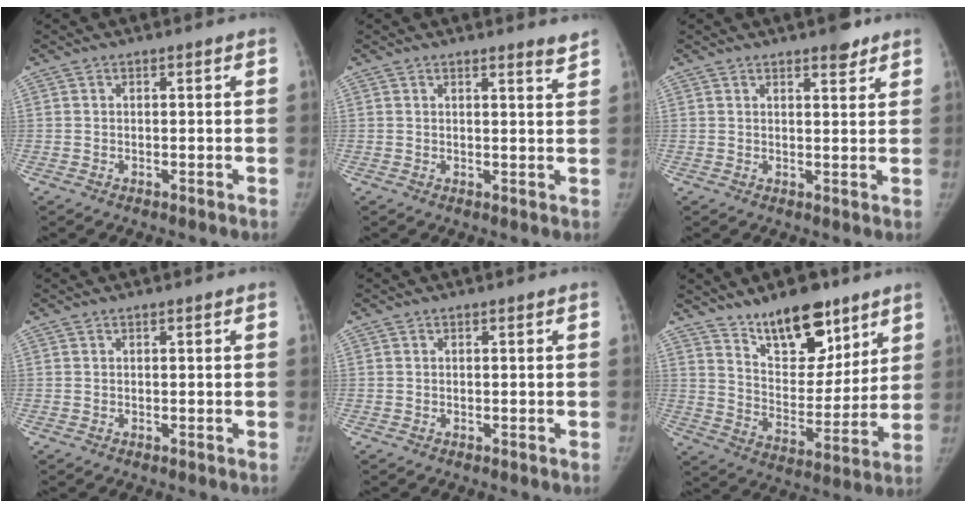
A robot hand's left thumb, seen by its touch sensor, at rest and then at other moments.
{"total": 2.2, "force": [2.0, 0.1, 0.9], "torque": [-0.009, -0.021, 0.023]}
{"total": 3.8, "force": [2.8, 1.2, 2.2], "torque": [-0.019, -0.016, 0.038]}
{"total": 0.0}
{"total": 0.0}
{"total": 16.4, "force": [11.5, 7.6, 8.9], "torque": [-0.084, -0.081, 0.196]}